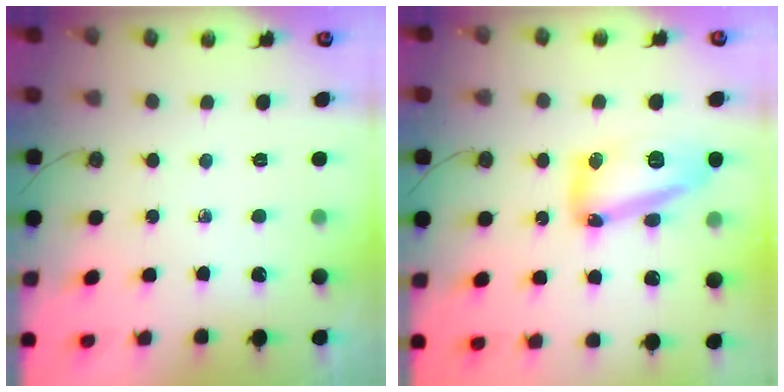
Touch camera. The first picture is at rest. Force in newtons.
{"total": 15.6, "press": 15.6, "slide": 0.9}